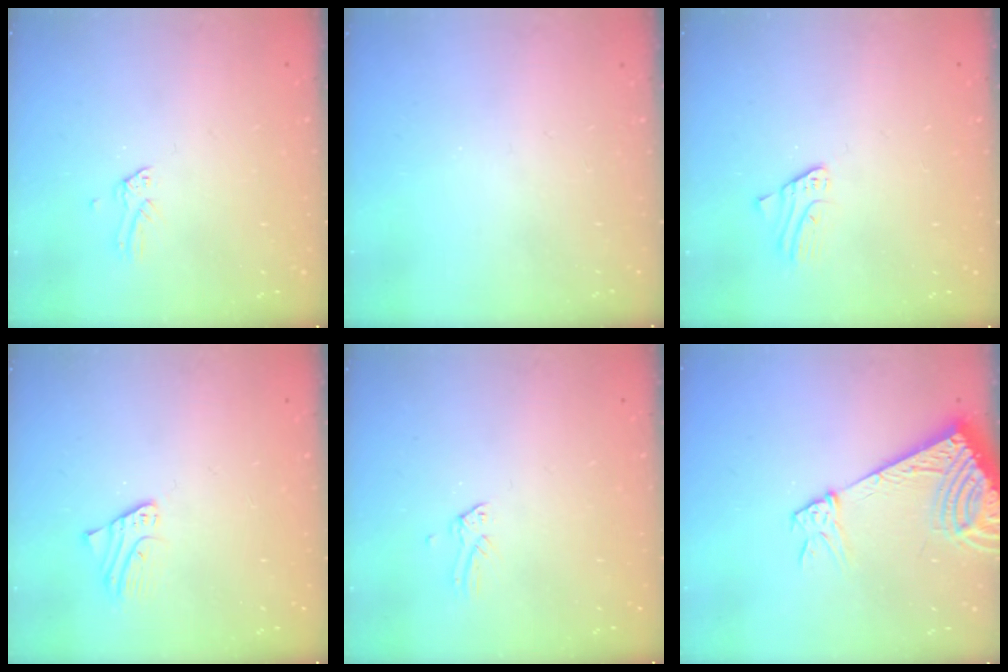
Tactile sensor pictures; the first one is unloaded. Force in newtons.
{"total": 0.0}
{"total": 2.4, "press": 2.4, "slide": 0.2}
{"total": 1.9, "press": 1.9, "slide": 0.1}
{"total": 0.0}
{"total": 11.8, "press": 11.6, "slide": 1.9}